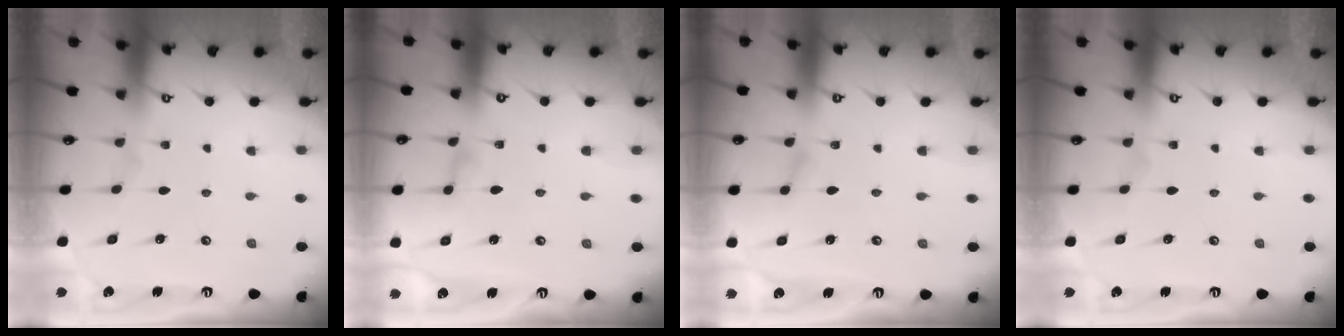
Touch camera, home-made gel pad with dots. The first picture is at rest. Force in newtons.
{"total": 3.2, "press": 3.2, "slide": 0.3}
{"total": 2.8, "press": 2.8, "slide": 0.2}
{"total": 0.0}